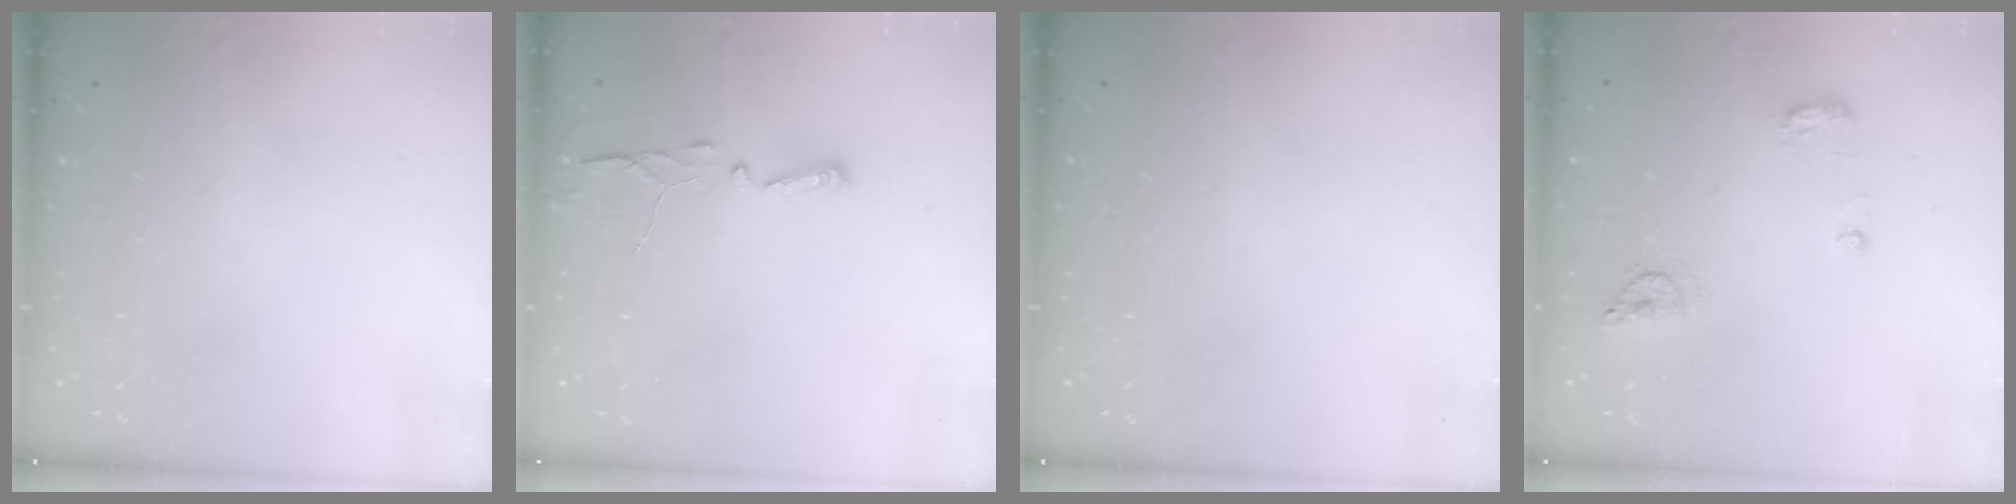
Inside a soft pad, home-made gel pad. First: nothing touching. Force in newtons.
{"total": 2.9, "press": 2.9, "slide": 0.4}
{"total": 0.0}
{"total": 11.0, "press": 8.3, "slide": 7.1}